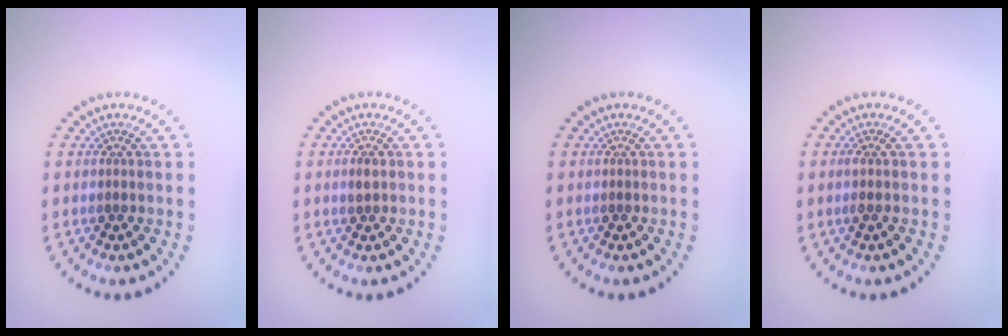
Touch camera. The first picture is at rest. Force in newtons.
{"total": 1.1, "press": 1.1, "slide": 0.1}
{"total": 0.0}
{"total": 0.7, "press": 0.5, "slide": 0.4}